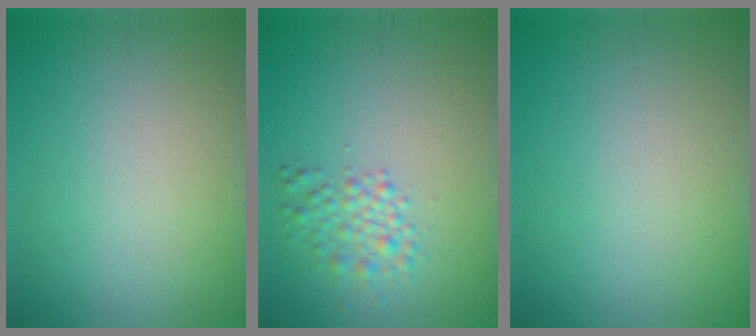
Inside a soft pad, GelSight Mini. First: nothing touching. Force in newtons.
{"total": 2.3, "press": 2.3, "slide": 0.1}
{"total": 0.0}